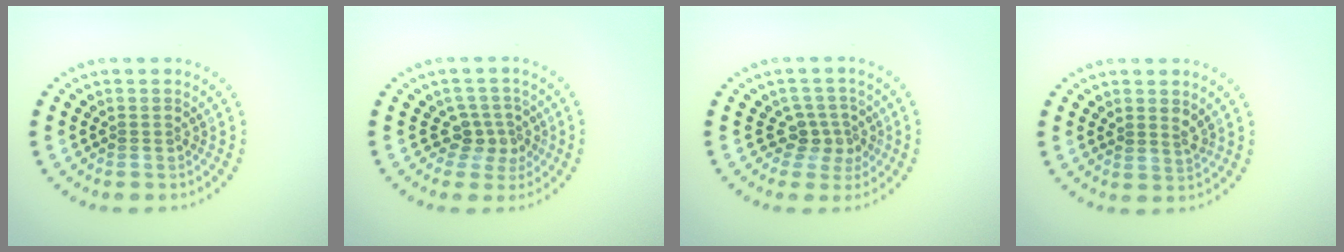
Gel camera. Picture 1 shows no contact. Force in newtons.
{"total": 2.5, "press": 1.9, "slide": 1.6}
{"total": 2.5, "press": 1.9, "slide": 1.6}
{"total": 1.3, "press": 1.0, "slide": 0.7}